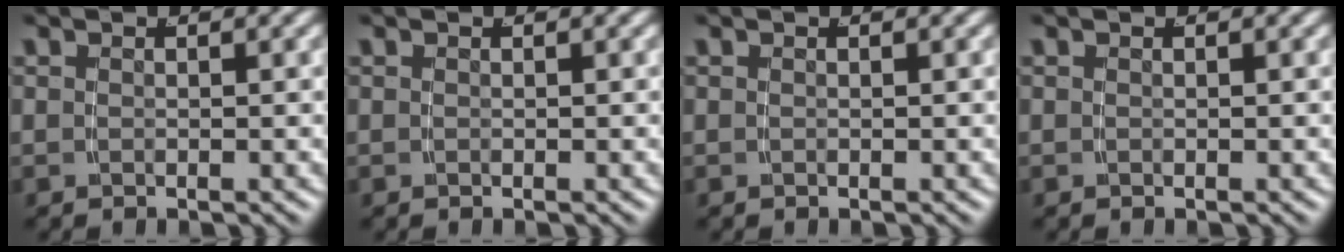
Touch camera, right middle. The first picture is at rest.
{"total": 0.0}
{"total": 0.0}
{"total": 0.0}